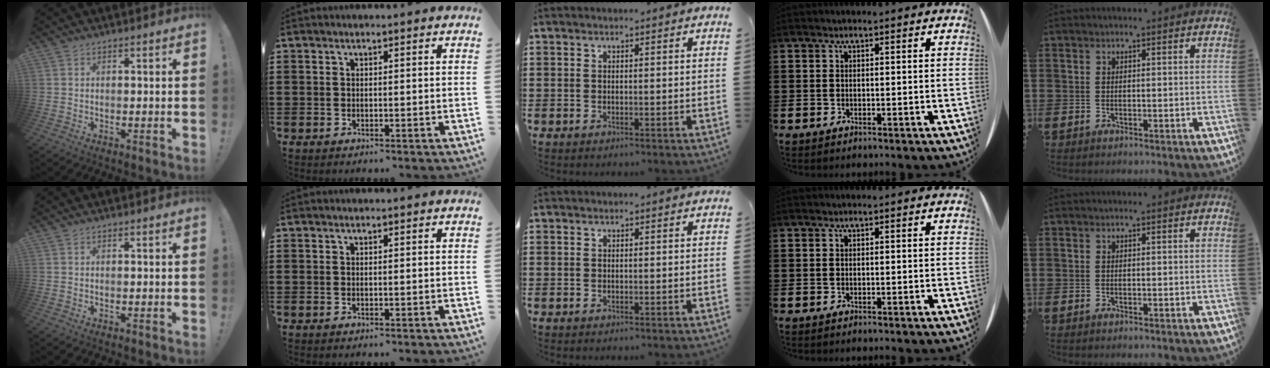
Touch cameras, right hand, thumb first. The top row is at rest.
{}